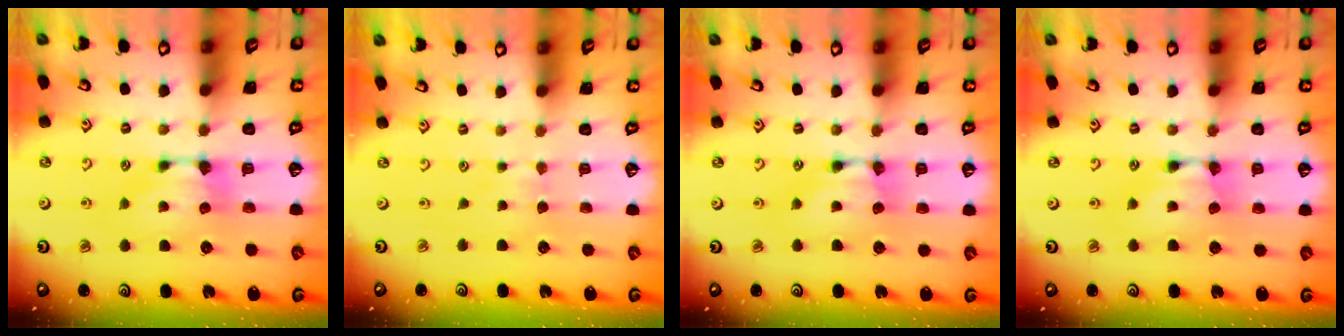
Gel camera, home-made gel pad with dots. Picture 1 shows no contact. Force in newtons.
{"total": 3.8, "press": 3.8, "slide": 0.3}
{"total": 1.5, "press": 1.5, "slide": 0.2}
{"total": 1.6, "press": 1.6, "slide": 0.1}